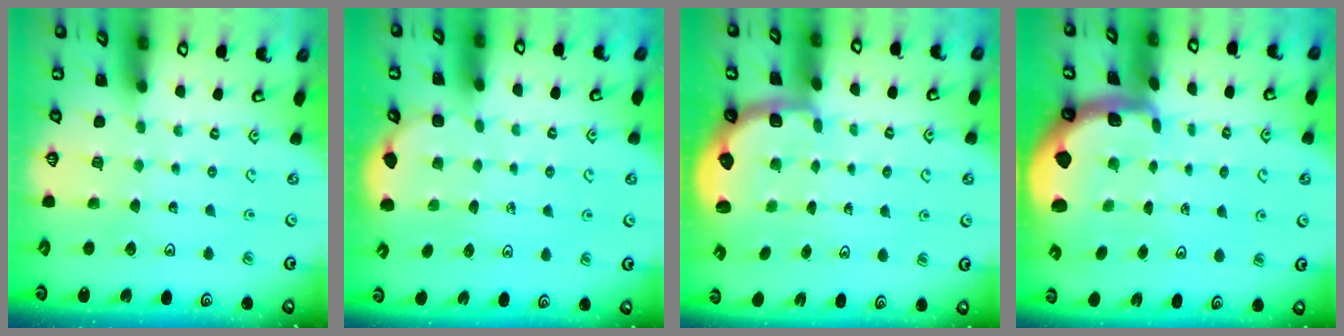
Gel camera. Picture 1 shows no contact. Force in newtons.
{"total": 2.2, "press": 1.7, "slide": 1.3}
{"total": 2.5, "press": 1.9, "slide": 1.7}
{"total": 1.9, "press": 1.8, "slide": 0.5}